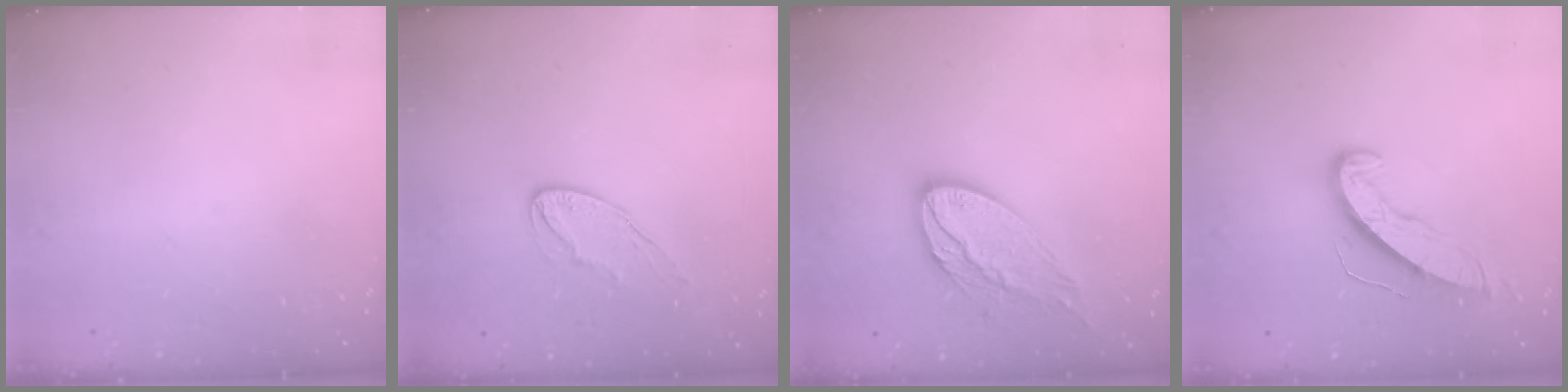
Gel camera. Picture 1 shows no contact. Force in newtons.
{"total": 6.8, "press": 6.8, "slide": 0.2}
{"total": 12.9, "press": 12.9, "slide": 1.0}
{"total": 9.2, "press": 9.2, "slide": 0.5}